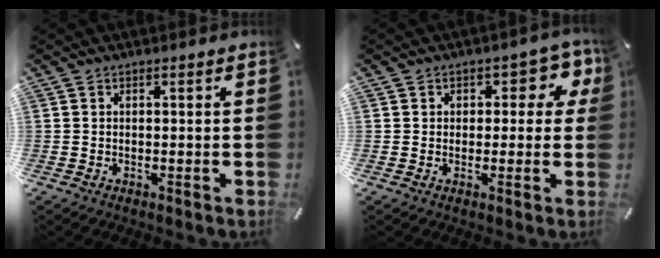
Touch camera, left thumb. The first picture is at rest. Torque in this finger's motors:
{"motor_torque": [-0.03, 0.00, 0.22, 0.18, 0.01]}